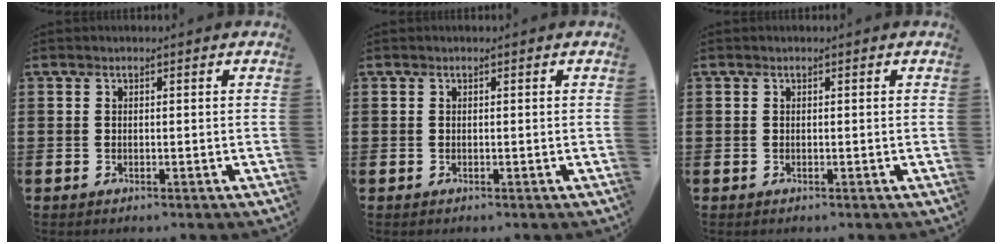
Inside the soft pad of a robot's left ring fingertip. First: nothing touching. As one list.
[{"total": 0.0}, {"total": 0.0}]